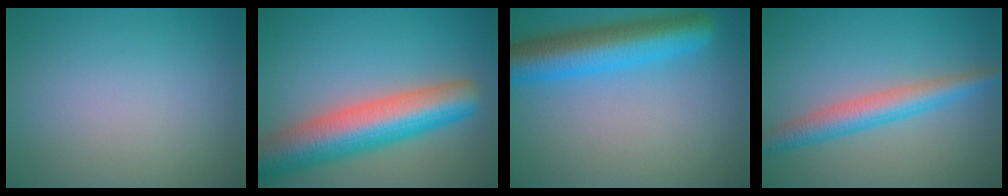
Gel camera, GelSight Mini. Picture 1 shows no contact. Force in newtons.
{"total": 9.6, "press": 9.6, "slide": 0.3}
{"total": 7.6, "press": 7.6, "slide": 0.3}
{"total": 4.3, "press": 4.3, "slide": 0.3}